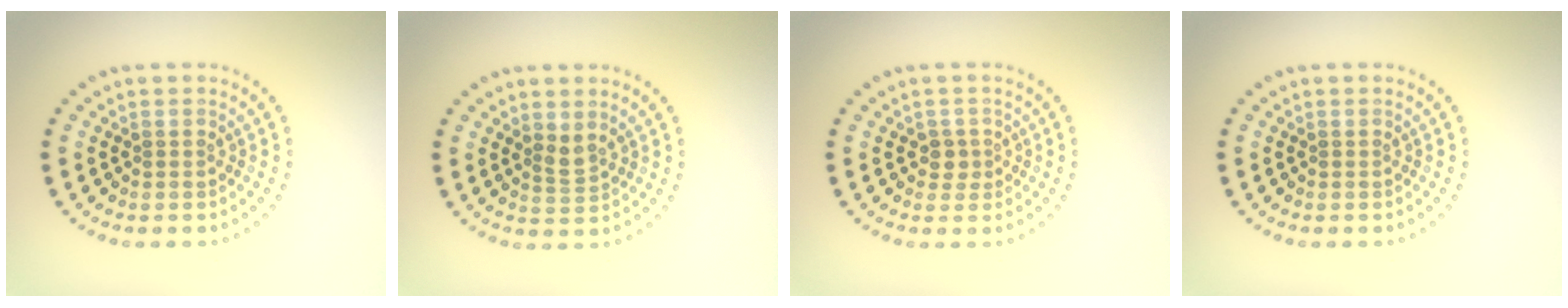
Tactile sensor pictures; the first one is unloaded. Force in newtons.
{"total": 1.6, "press": 1.3, "slide": 1.1}
{"total": 1.5, "press": 1.2, "slide": 0.8}
{"total": 0.0}